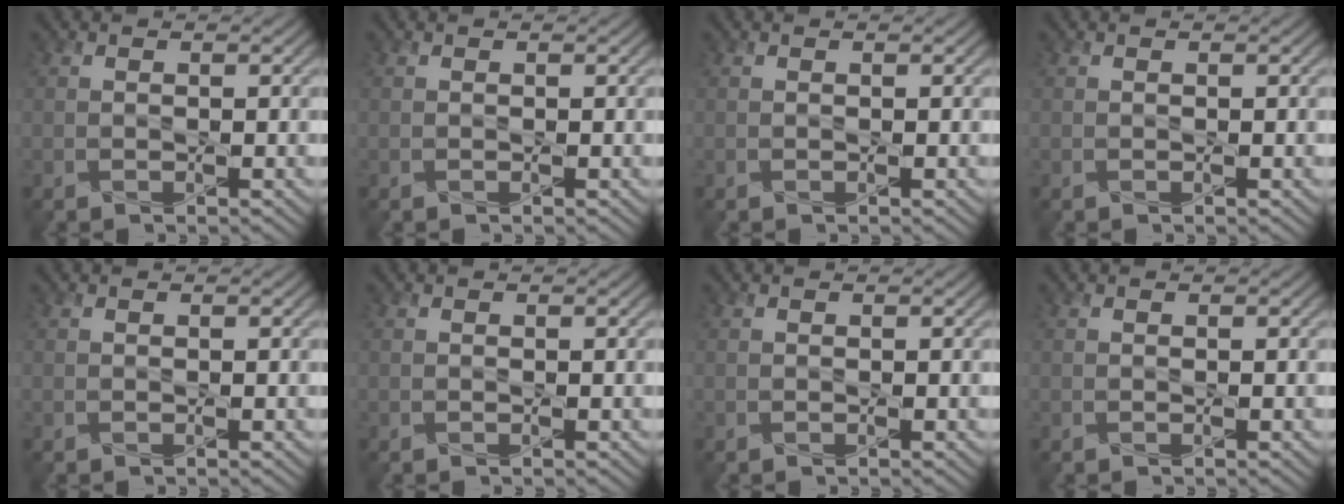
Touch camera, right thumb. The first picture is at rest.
{"total": 0.0}
{"total": 0.0}
{"total": 0.0}
{"total": 0.0}
{"total": 0.0}
{"total": 0.0}
{"total": 0.0}